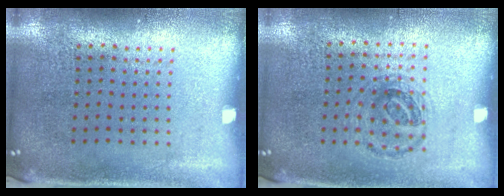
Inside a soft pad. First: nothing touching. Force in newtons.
{"total": 0.9, "press": 0.8, "slide": 0.3}